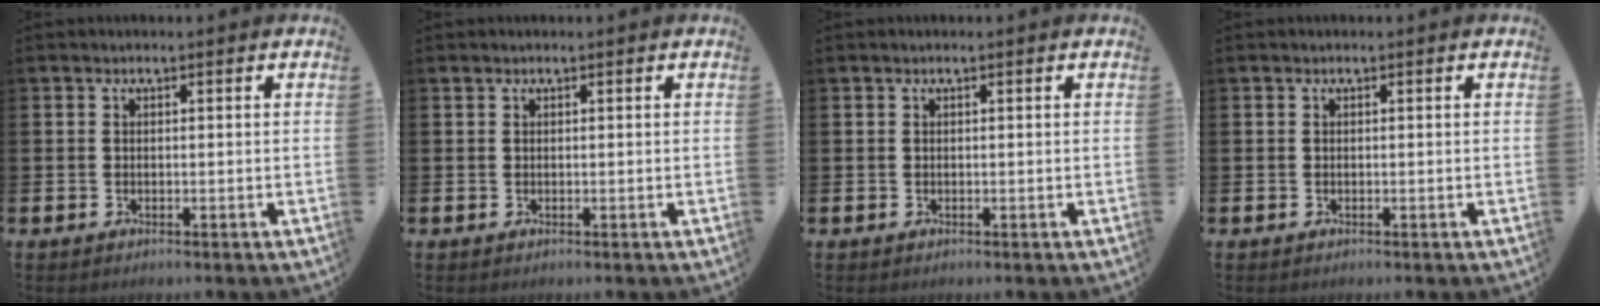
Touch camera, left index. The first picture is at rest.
{"total": 0.0}
{"total": 0.0}
{"total": 0.0}